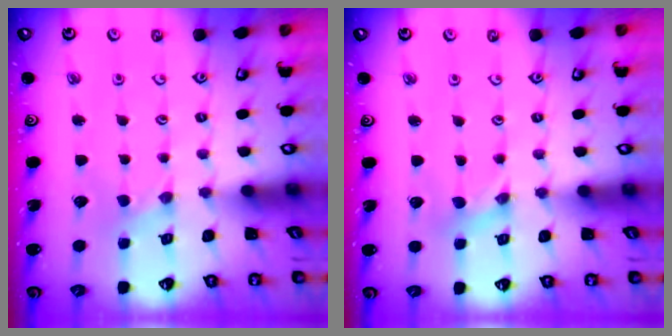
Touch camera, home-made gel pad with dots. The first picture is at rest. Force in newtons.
{"total": 0.0}